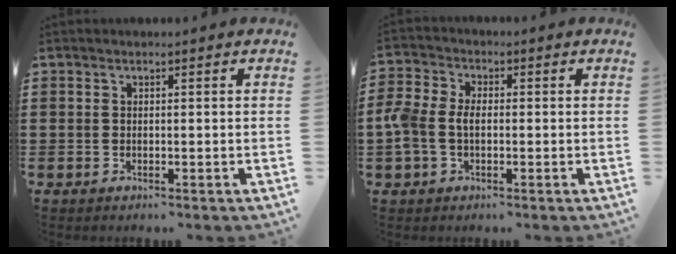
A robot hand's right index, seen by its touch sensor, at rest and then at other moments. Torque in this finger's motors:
{"motor_torque": [0.47, -0.22, 0.27, 0.14]}